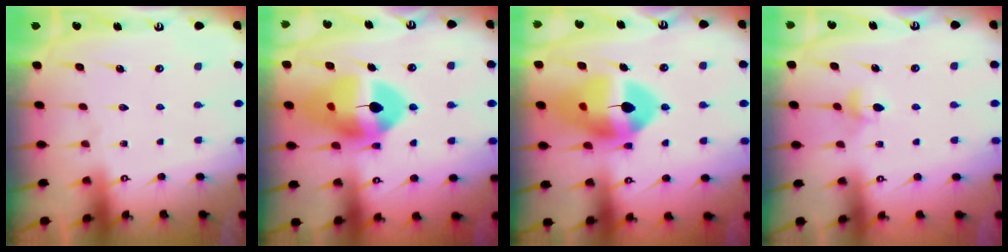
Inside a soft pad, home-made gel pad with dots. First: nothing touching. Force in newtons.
{"total": 17.0, "press": 16.9, "slide": 2.0}
{"total": 17.0, "press": 16.9, "slide": 2.0}
{"total": 4.1, "press": 4.0, "slide": 0.9}